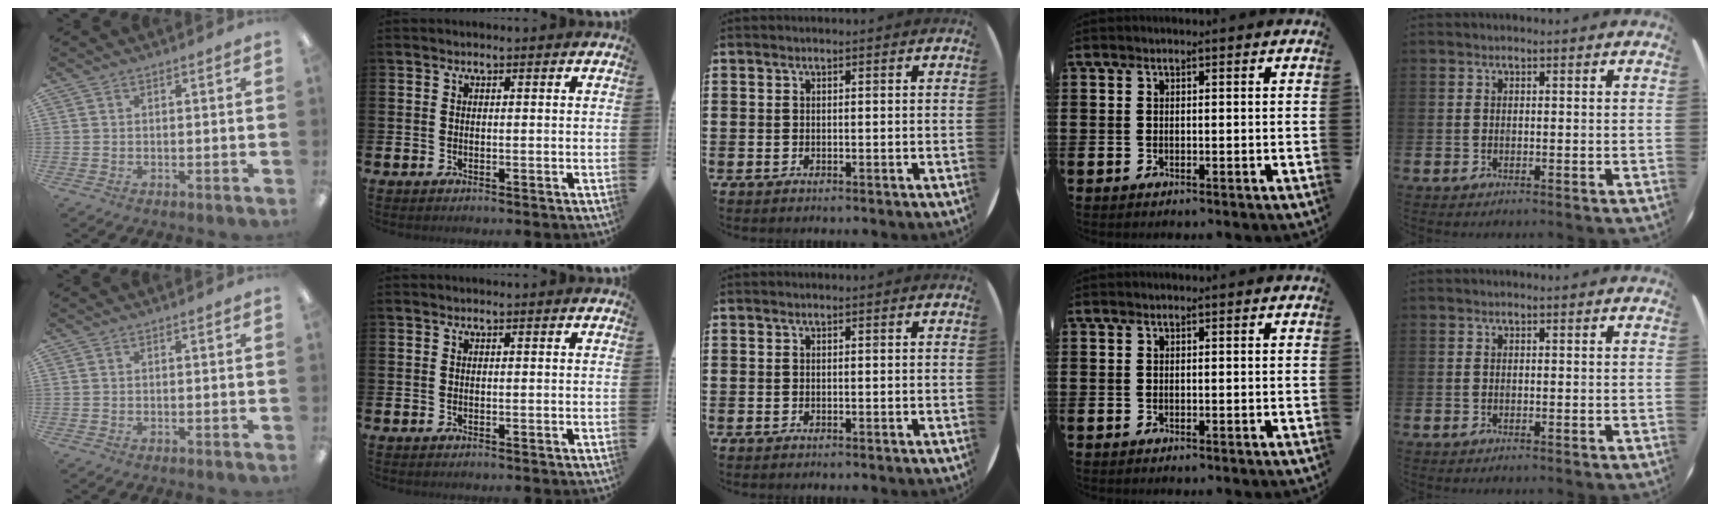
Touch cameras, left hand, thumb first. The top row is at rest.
{}